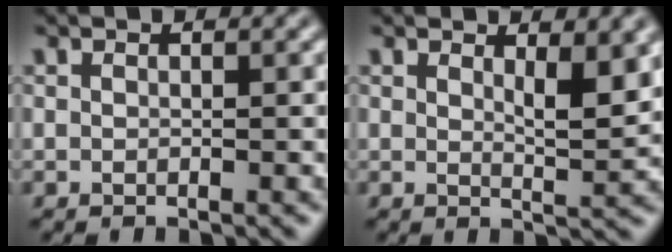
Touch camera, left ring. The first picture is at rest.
{"total": 2.9, "force": [1.3, 0.7, 2.5], "torque": [-0.036, -0.006, 0.023]}